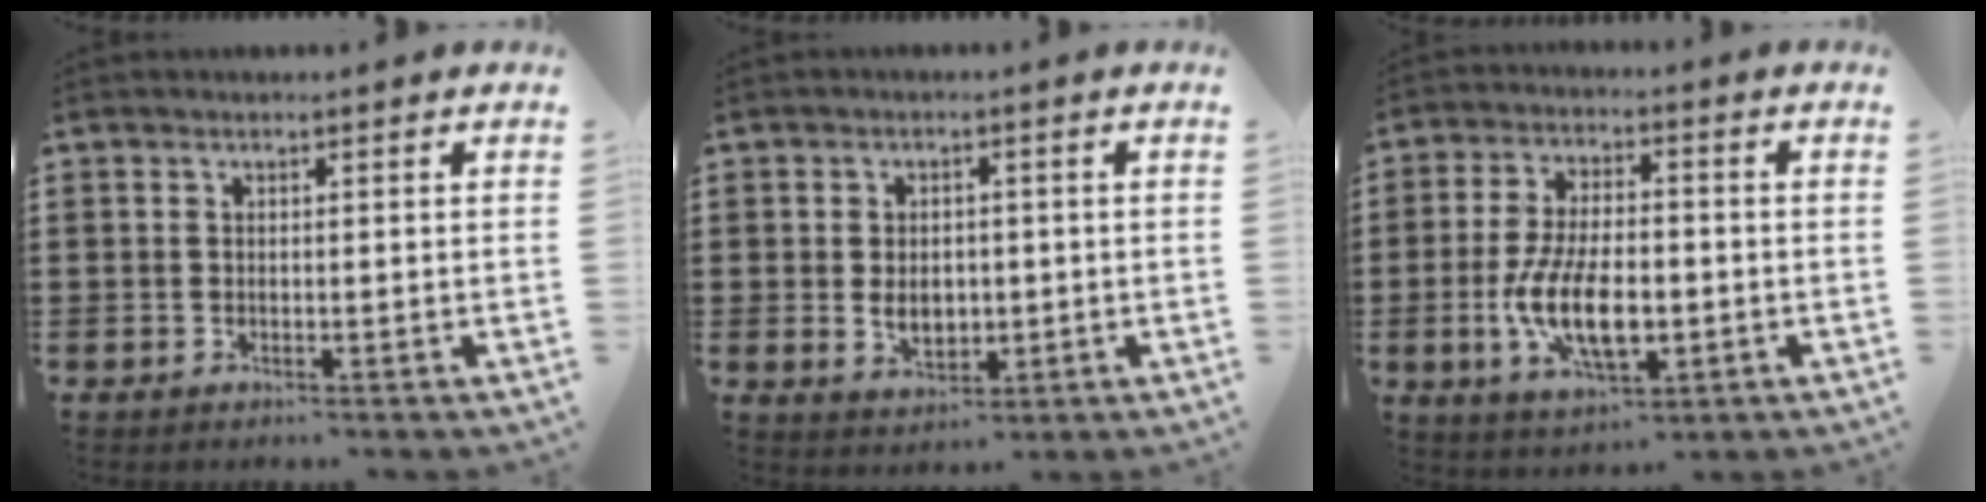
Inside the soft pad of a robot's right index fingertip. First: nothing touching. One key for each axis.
{"total": 4.0, "fx": -0.2, "fy": 2.8, "fz": 2.8, "tx": -0.052, "ty": 0.002, "tz": -0.008}
{"total": 10.4, "fx": -2.5, "fy": 4.7, "fz": 8.9, "tx": -0.198, "ty": -0.010, "tz": -0.045}